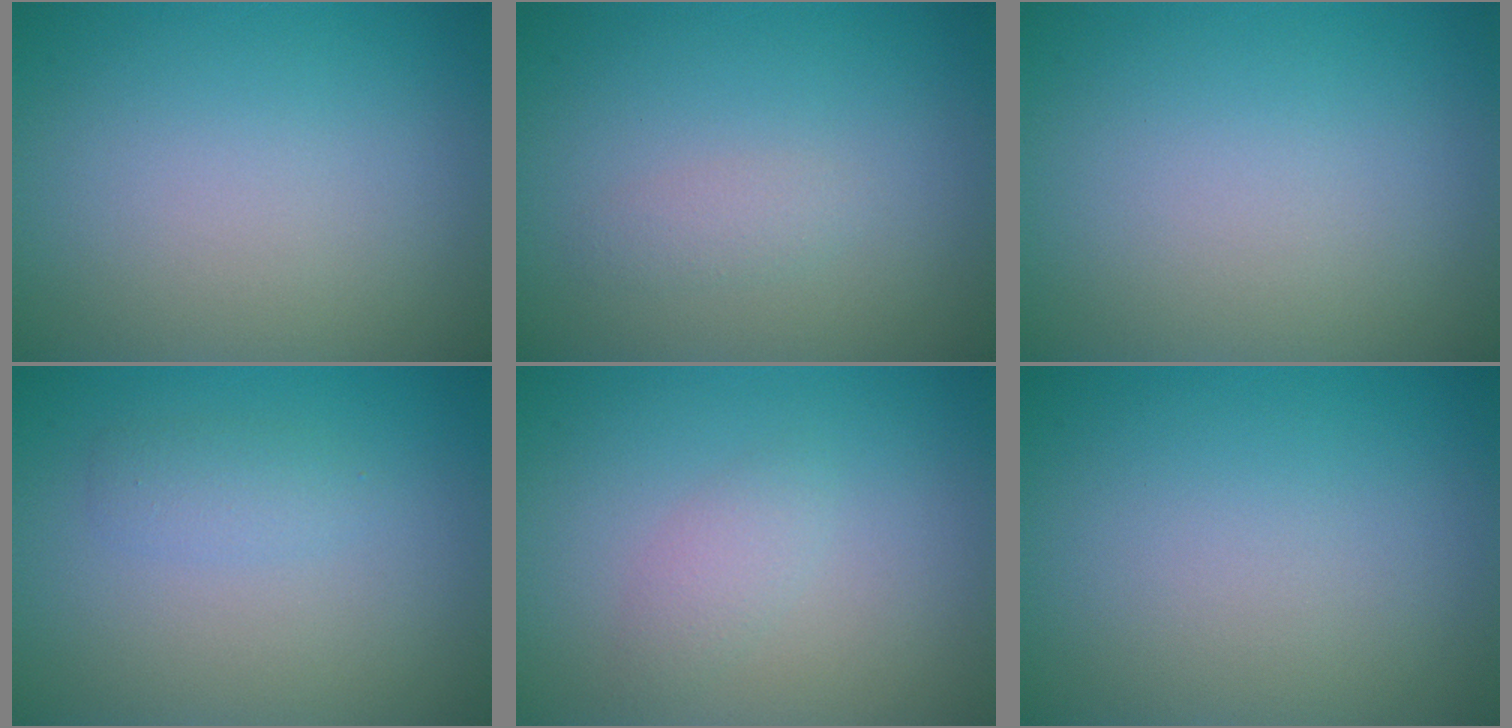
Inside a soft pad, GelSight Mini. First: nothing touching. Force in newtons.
{"total": 1.0, "press": 1.0, "slide": 0.0}
{"total": 0.0}
{"total": 1.5, "press": 1.4, "slide": 0.1}
{"total": 1.4, "press": 1.4, "slide": 0.1}
{"total": 0.0}